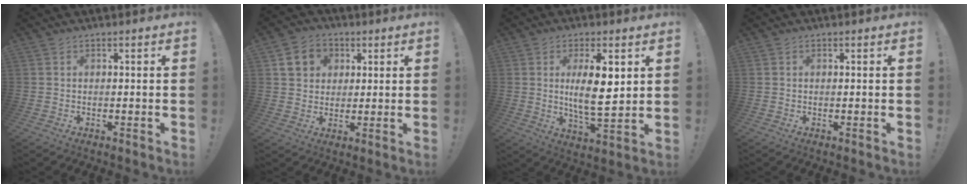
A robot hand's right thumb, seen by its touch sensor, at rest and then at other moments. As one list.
[{"total": 9.6, "force": [3.3, 8.2, 3.6], "torque": [-0.057, -0.003, 0.071]}, {"total": 11.8, "force": [2.1, 3.7, 11.0], "torque": [-0.197, -0.012, 0.029]}, {"total": 0.0}]